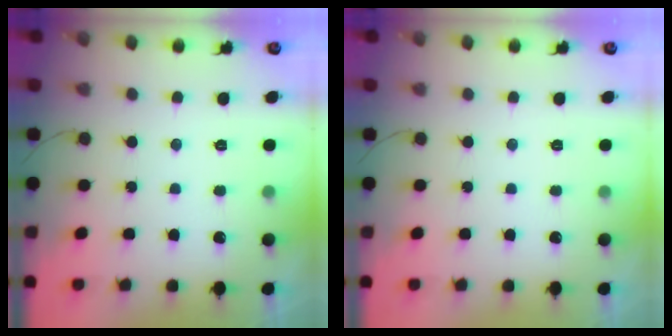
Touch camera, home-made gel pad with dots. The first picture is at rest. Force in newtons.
{"total": 0.0}